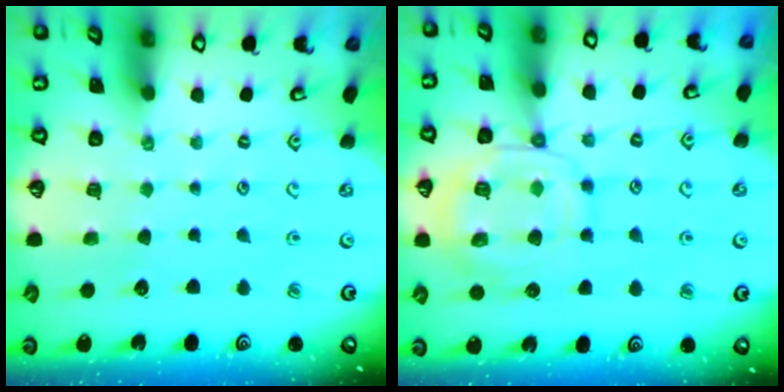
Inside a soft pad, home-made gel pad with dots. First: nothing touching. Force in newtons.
{"total": 11.8, "press": 11.7, "slide": 1.2}